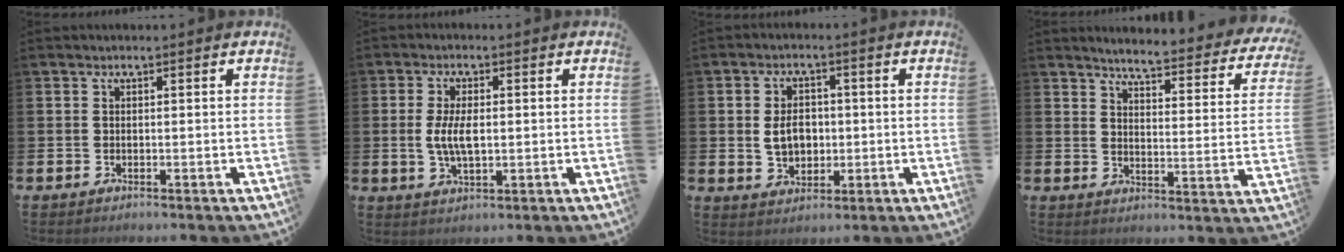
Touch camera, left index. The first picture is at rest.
{"total": 5.0, "force": [0.3, 2.2, 4.5], "torque": [-0.080, -0.001, -0.003]}
{"total": 4.8, "force": [0.2, 3.5, 3.3], "torque": [-0.048, 0.007, -0.005]}
{"total": 4.4, "force": [4.2, 0.2, 1.1], "torque": [-0.039, -0.041, 0.065]}